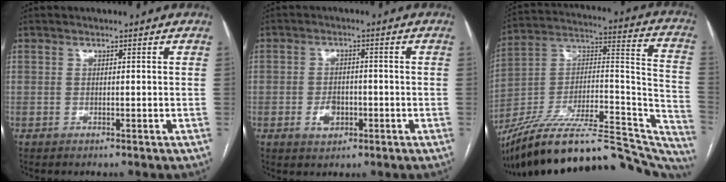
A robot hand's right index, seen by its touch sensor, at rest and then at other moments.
{"total": 3.7, "force": [-1.3, 2.5, 2.4], "torque": [-0.041, 0.003, -0.018]}
{"total": 38.7, "force": [-32.4, 9.2, 19.0], "torque": [-0.241, -0.001, -0.464]}